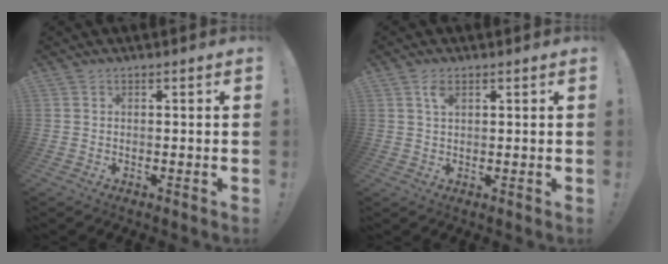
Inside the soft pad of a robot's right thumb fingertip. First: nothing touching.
{"total": 3.3, "force": [1.6, 1.6, 2.4], "torque": [-0.028, -0.007, 0.024]}